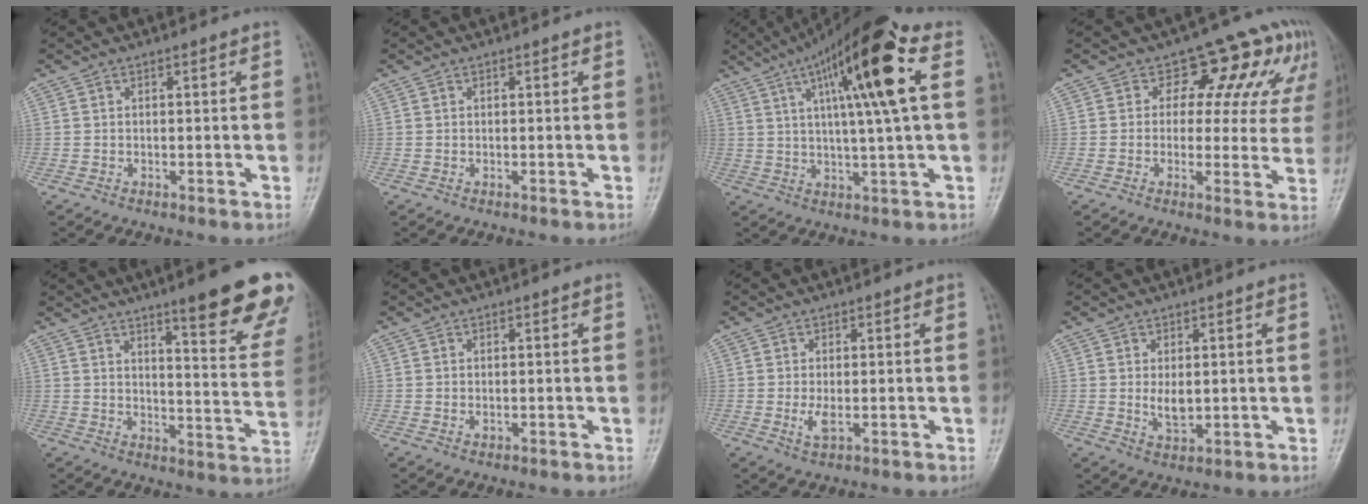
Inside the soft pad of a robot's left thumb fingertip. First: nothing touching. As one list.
[{"total": 0.0}, {"total": 17.2, "force": [5.3, 2.4, 16.1], "torque": [-0.278, 0.012, 0.078]}, {"total": 11.4, "force": [5.3, 7.6, 6.7], "torque": [-0.024, -0.012, 0.048]}, {"total": 19.8, "force": [13.0, 2.9, 14.6], "torque": [-0.157, -0.066, 0.168]}, {"total": 0.7, "force": [0.0, 0.5, 0.5], "torque": [-0.007, -0.001, 0.002]}, {"total": 2.4, "force": [-0.2, 1.1, 2.2], "torque": [-0.048, -0.007, -0.002]}, {"total": 3.5, "force": [0.5, 1.9, 2.8], "torque": [-0.043, -0.011, 0.015]}]